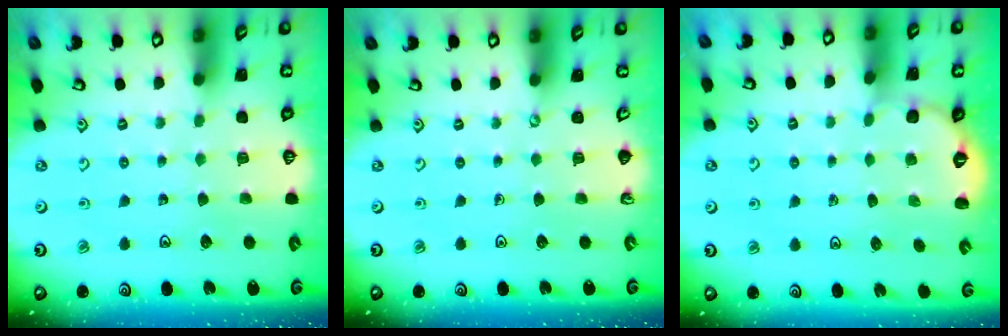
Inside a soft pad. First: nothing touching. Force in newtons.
{"total": 0.0}
{"total": 2.9, "press": 2.8, "slide": 0.9}